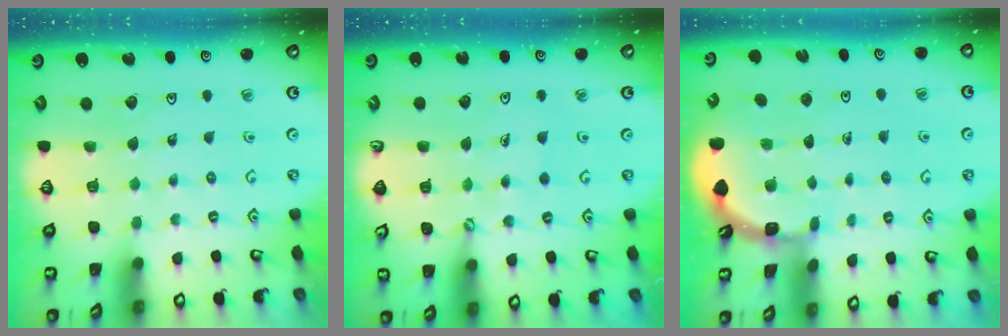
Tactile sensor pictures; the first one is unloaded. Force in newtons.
{"total": 0.7, "press": 0.7, "slide": 0.0}
{"total": 1.6, "press": 1.6, "slide": 0.1}